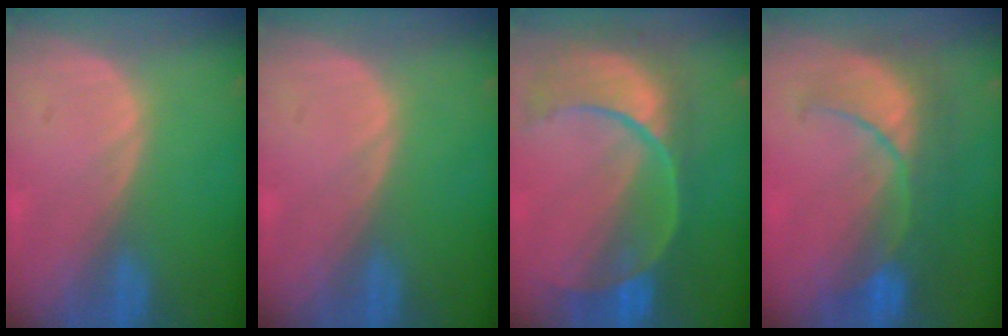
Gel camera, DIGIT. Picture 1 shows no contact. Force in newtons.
{"total": 0.0}
{"total": 11.6, "press": 9.6, "slide": 6.5}
{"total": 8.3, "press": 8.3, "slide": 0.7}